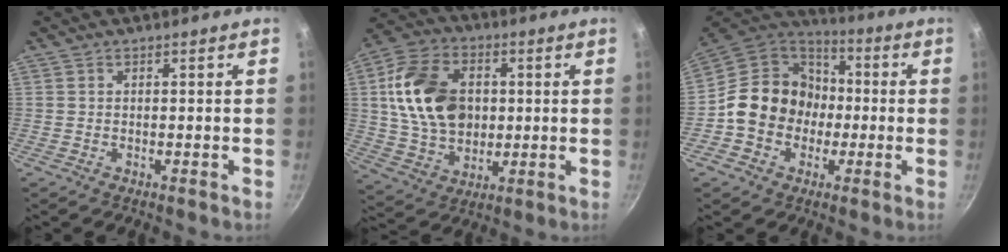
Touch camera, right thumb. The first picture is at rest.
{"total": 18.6, "force": [2.6, 13.3, 12.7], "torque": [-0.209, 0.002, 0.045]}
{"total": 15.6, "force": [-1.8, 13.8, 7.1], "torque": [-0.080, 0.040, -0.044]}